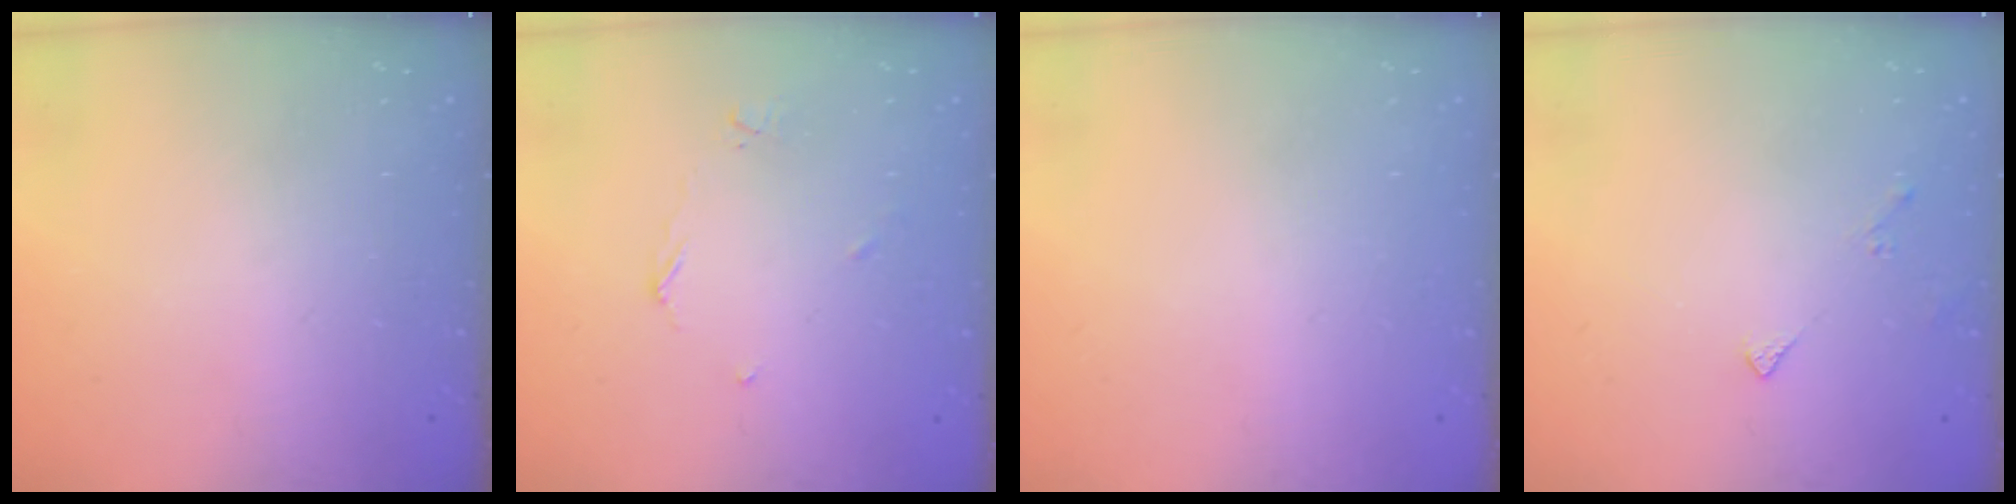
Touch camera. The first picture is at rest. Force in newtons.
{"total": 3.7, "press": 3.6, "slide": 0.4}
{"total": 1.8, "press": 1.8, "slide": 0.1}
{"total": 2.8, "press": 2.8, "slide": 0.5}